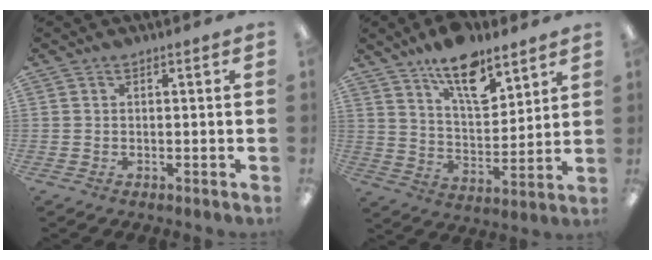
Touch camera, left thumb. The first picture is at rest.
{"total": 14.1, "force": [10.0, 5.9, 7.9], "torque": [-0.121, -0.055, 0.174]}